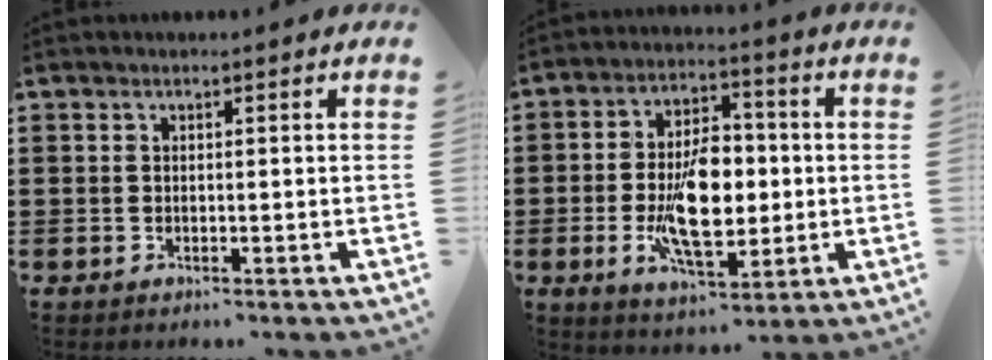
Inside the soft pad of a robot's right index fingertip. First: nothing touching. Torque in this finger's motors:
{"motor_torque": [2.14, 0.00, 1.05, 0.21]}